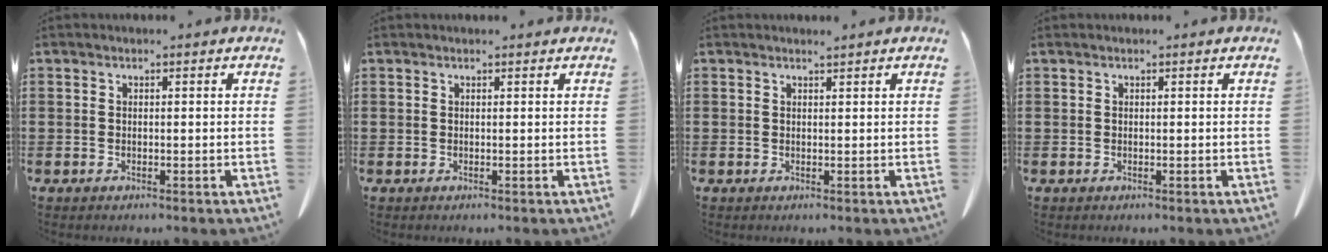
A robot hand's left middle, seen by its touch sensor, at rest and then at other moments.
{"total": 0.0}
{"total": 0.5, "force": [0.5, 0.0, 0.1], "torque": [-0.003, -0.001, 0.011]}
{"total": 0.0}